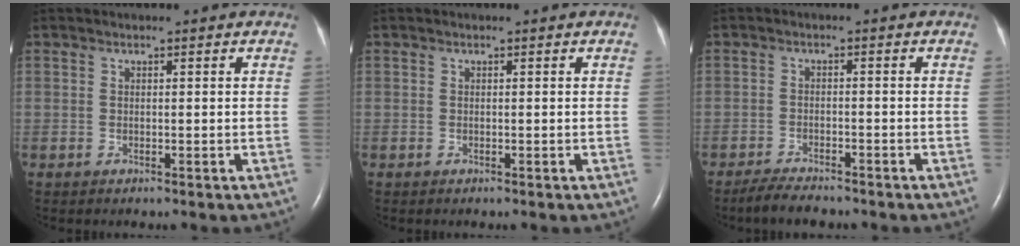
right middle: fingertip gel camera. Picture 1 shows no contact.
{"total": 0.0}
{"total": 4.7, "force": [-4.1, 0.9, 2.0], "torque": [-0.037, -0.012, -0.071]}